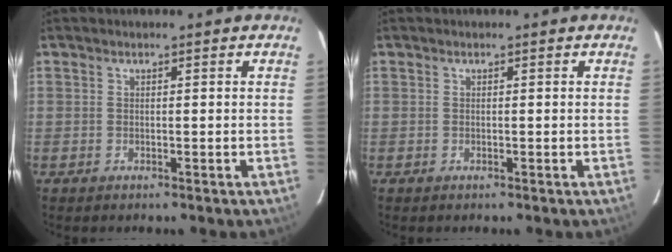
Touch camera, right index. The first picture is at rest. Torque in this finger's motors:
{"motor_torque": [-0.02, -0.01, 0.01, 0.00]}